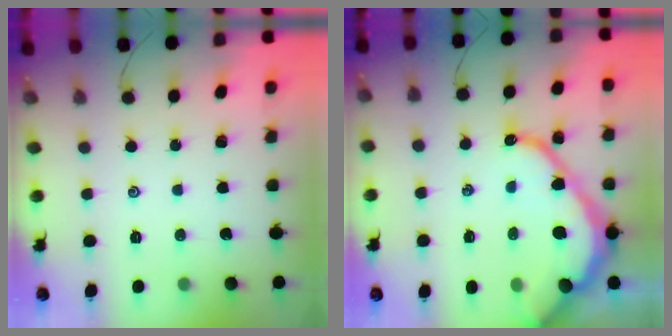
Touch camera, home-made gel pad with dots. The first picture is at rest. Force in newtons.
{"total": 14.2, "press": 14.1, "slide": 1.4}